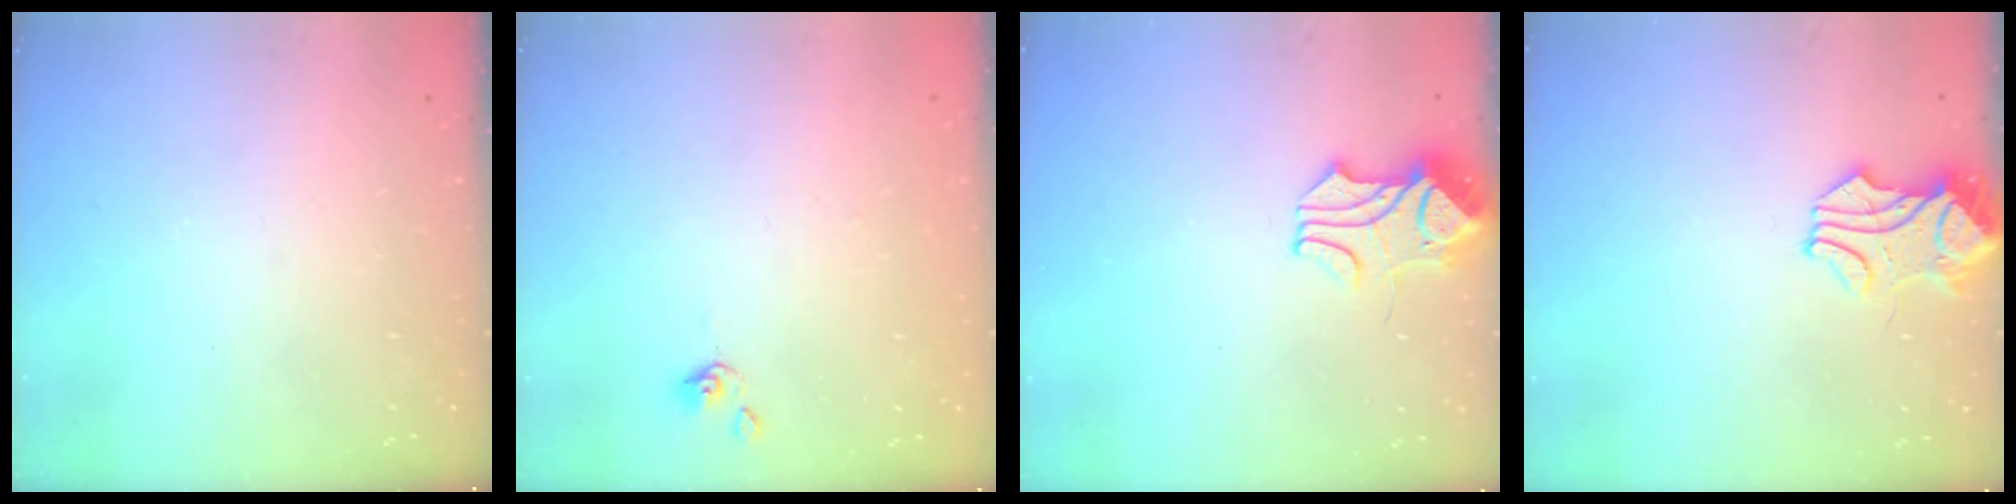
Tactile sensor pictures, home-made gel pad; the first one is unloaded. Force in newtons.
{"total": 0.0}
{"total": 1.8, "press": 1.6, "slide": 0.7}
{"total": 1.7, "press": 1.5, "slide": 0.8}